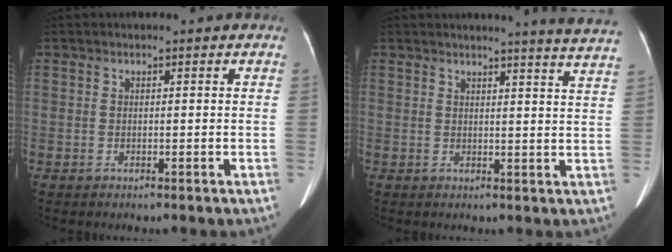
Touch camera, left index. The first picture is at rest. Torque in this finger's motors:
{"motor_torque": [0.00, -0.23, -0.05, 0.05]}